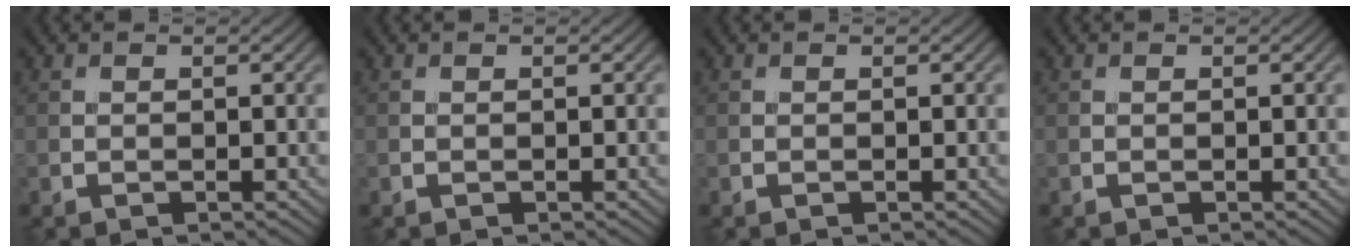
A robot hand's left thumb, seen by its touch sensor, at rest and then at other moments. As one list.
[{"total": 0.0}, {"total": 0.0}, {"total": 0.0}]